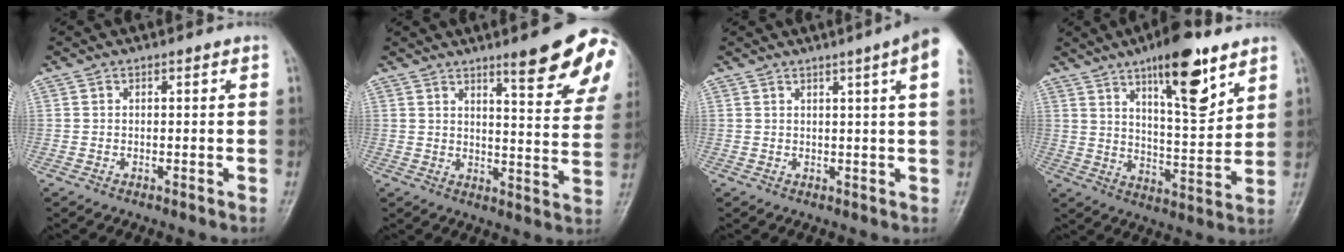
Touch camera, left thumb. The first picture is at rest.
{"total": 14.2, "force": [8.6, 2.4, 10.9], "torque": [-0.108, -0.050, 0.110]}
{"total": 7.8, "force": [3.9, -0.2, 6.7], "torque": [-0.081, 0.001, 0.037]}
{"total": 15.1, "force": [8.9, 4.7, 11.2], "torque": [-0.143, -0.049, 0.142]}